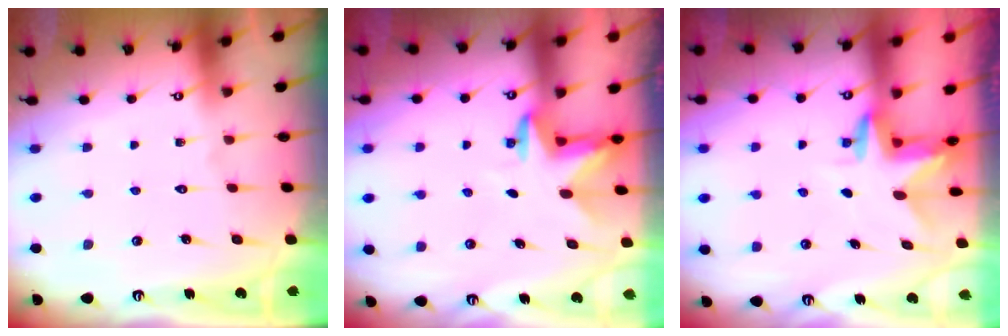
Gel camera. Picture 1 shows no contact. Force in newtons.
{"total": 3.1, "press": 3.0, "slide": 0.7}
{"total": 3.0, "press": 3.0, "slide": 0.1}